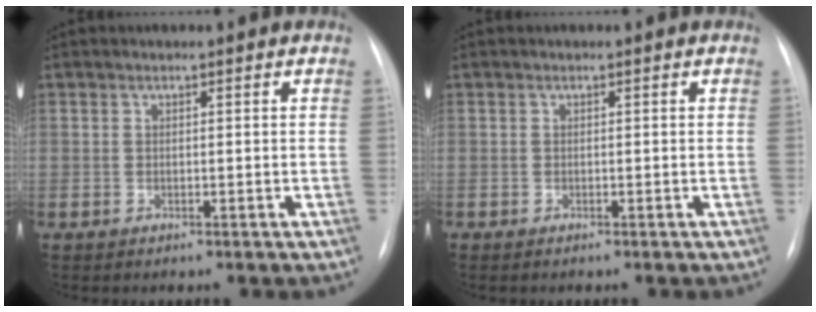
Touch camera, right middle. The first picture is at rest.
{"total": 0.0}